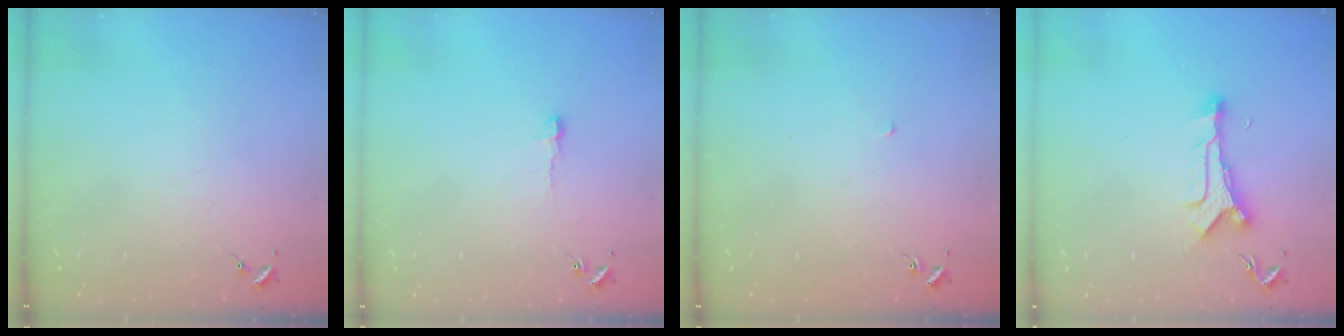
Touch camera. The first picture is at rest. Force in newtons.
{"total": 4.0, "press": 4.0, "slide": 0.4}
{"total": 1.6, "press": 1.6, "slide": 0.1}
{"total": 9.9, "press": 9.9, "slide": 0.2}